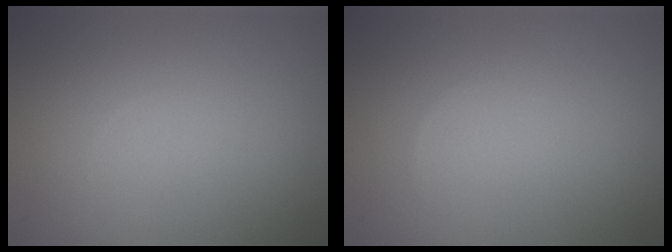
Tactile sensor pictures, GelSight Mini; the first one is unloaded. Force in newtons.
{"total": 0.0}